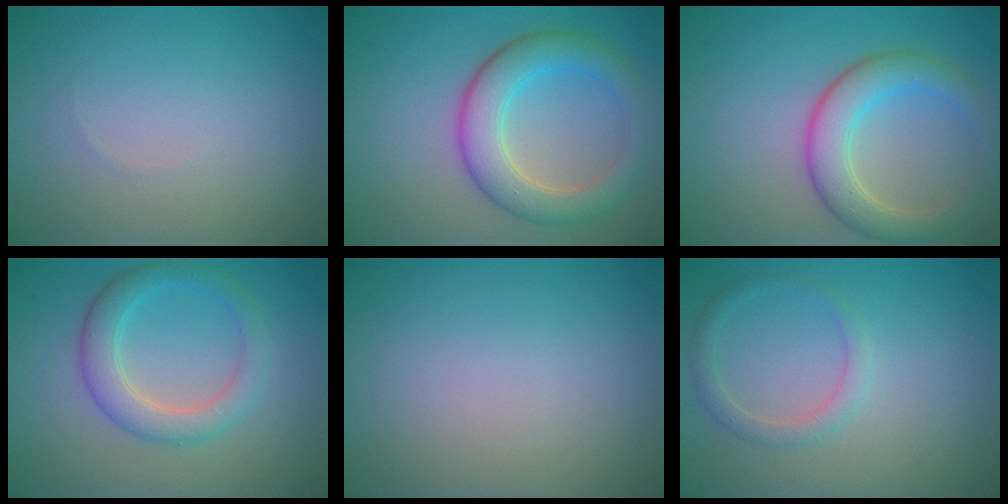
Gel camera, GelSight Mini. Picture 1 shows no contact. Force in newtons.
{"total": 5.5, "press": 5.5, "slide": 0.1}
{"total": 5.0, "press": 5.0, "slide": 0.1}
{"total": 3.7, "press": 3.7, "slide": 0.1}
{"total": 0.0}
{"total": 1.7, "press": 1.7, "slide": 0.1}